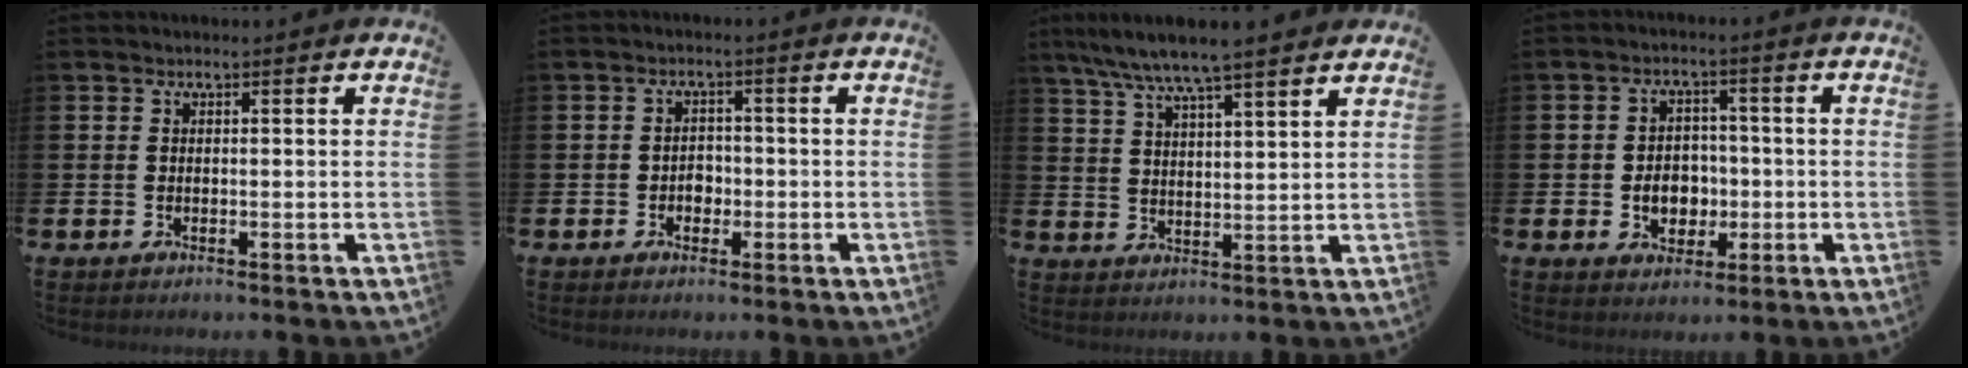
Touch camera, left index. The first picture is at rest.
{"total": 2.2, "force": [-0.8, 1.8, 1.0], "torque": [-0.013, 0.001, -0.021]}
{"total": 7.0, "force": [6.5, 0.0, 2.7], "torque": [-0.074, -0.025, 0.115]}
{"total": 4.6, "force": [-0.8, 3.8, 2.4], "torque": [-0.040, 0.004, -0.022]}